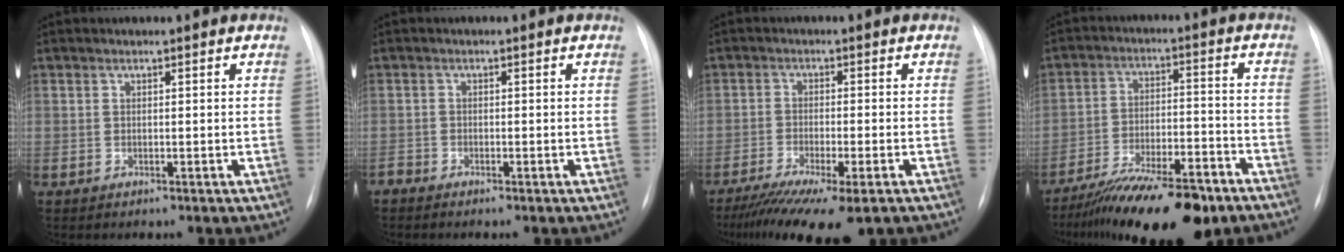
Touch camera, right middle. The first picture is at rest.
{"total": 1.0, "force": [-1.0, 0.2, 0.0], "torque": [0.002, -0.002, -0.020]}
{"total": 13.1, "force": [-9.5, 2.1, 8.7], "torque": [-0.151, -0.031, -0.151]}
{"total": 17.8, "force": [-13.8, 4.2, 10.4], "torque": [-0.150, 0.001, -0.220]}